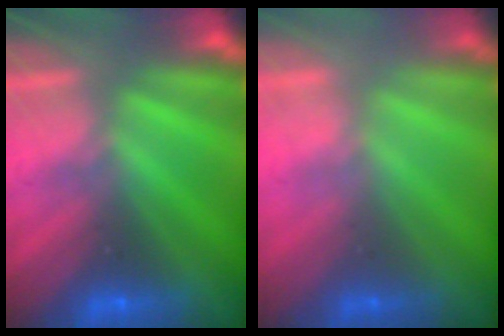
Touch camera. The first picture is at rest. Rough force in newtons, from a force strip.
{"total": 2.4}